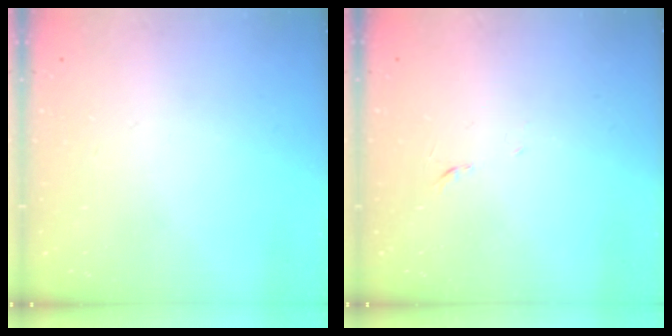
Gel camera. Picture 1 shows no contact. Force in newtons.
{"total": 3.9, "press": 3.8, "slide": 0.9}